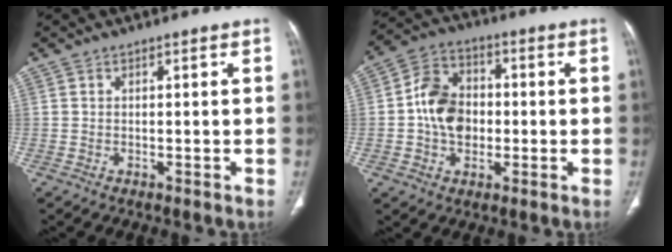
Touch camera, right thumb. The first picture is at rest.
{"total": 10.8, "force": [-0.6, 8.2, 6.9], "torque": [-0.101, 0.023, -0.017]}